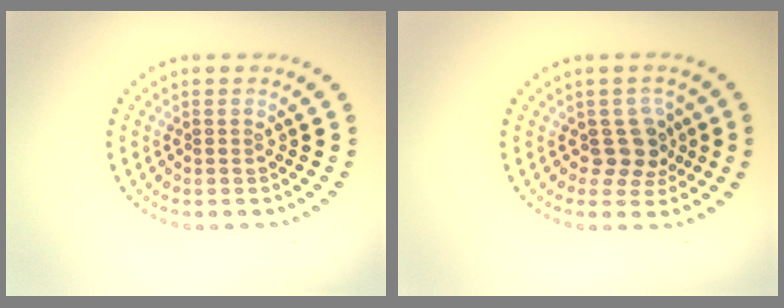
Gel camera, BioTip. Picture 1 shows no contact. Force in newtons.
{"total": 2.7, "press": 2.1, "slide": 1.7}